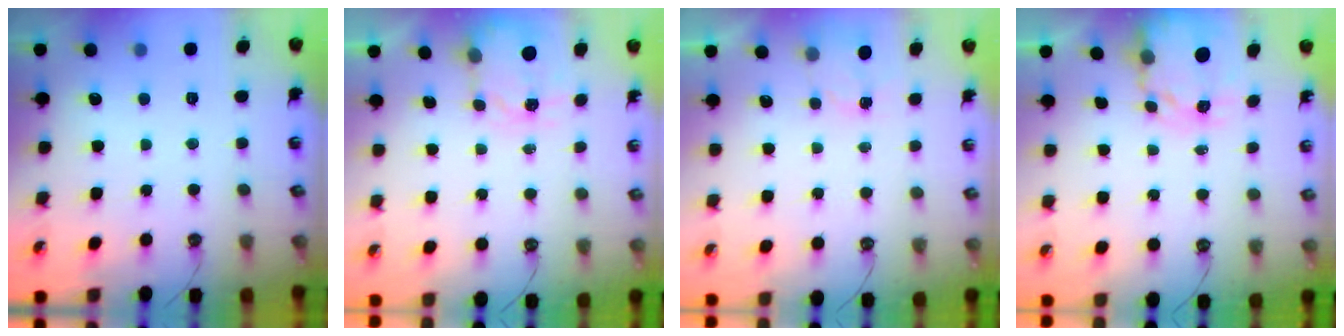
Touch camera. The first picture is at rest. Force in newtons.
{"total": 3.8, "press": 3.7, "slide": 0.5}
{"total": 2.4, "press": 2.4, "slide": 0.3}
{"total": 4.6, "press": 4.5, "slide": 0.4}